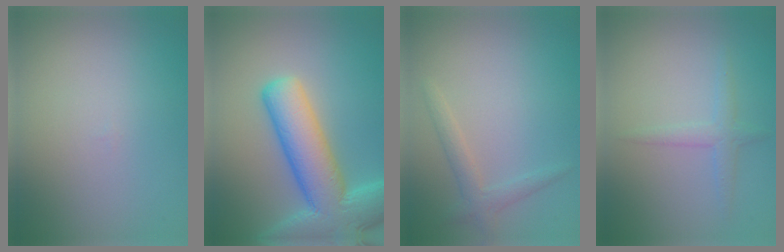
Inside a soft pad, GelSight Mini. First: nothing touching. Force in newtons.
{"total": 10.0, "press": 10.0, "slide": 0.6}
{"total": 1.8, "press": 1.8, "slide": 0.1}
{"total": 1.7, "press": 1.7, "slide": 0.0}